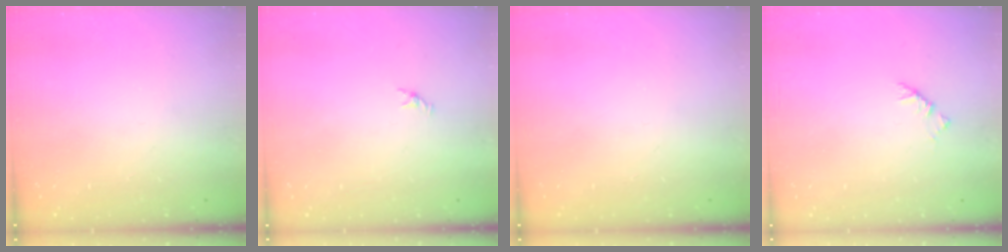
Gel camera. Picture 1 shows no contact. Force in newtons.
{"total": 0.5, "press": 0.3, "slide": 0.4}
{"total": 0.0}
{"total": 3.4, "press": 3.3, "slide": 0.7}